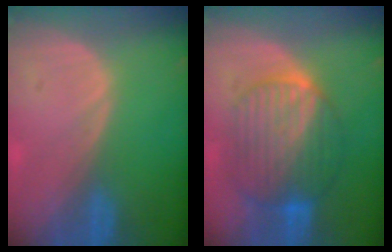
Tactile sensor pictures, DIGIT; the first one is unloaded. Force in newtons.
{"total": 10.2, "press": 10.2, "slide": 0.8}